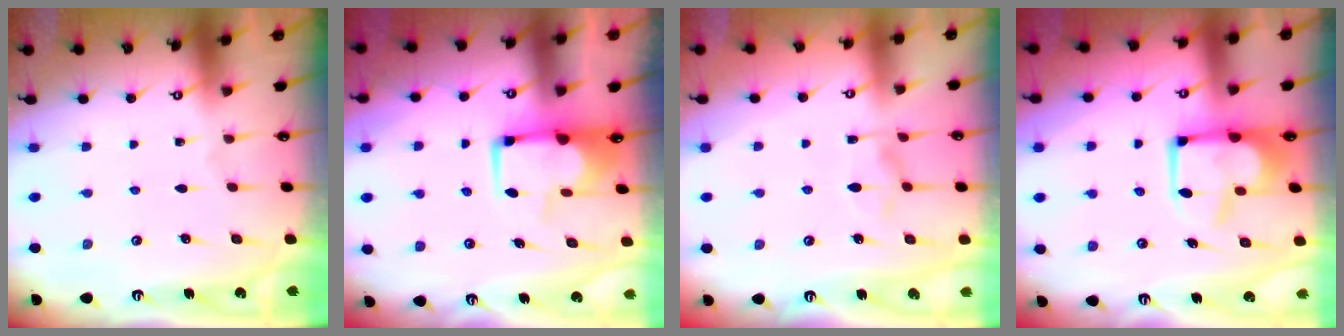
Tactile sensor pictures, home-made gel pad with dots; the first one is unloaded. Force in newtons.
{"total": 1.7, "press": 1.4, "slide": 0.8}
{"total": 2.3, "press": 2.0, "slide": 1.2}
{"total": 2.1, "press": 2.0, "slide": 0.8}